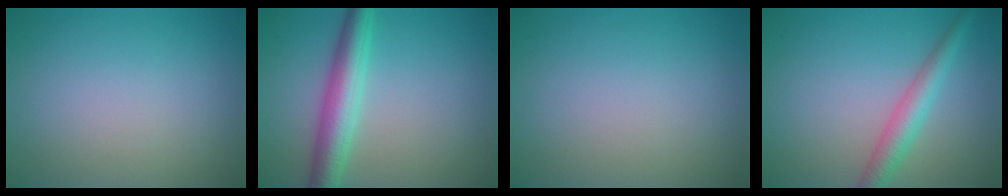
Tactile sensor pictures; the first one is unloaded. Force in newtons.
{"total": 4.7, "press": 4.7, "slide": 0.0}
{"total": 0.0}
{"total": 3.2, "press": 3.2, "slide": 0.0}